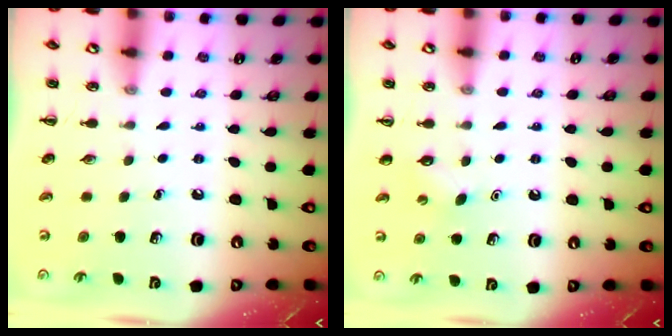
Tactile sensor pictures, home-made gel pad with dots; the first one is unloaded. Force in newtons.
{"total": 2.8, "press": 2.7, "slide": 0.8}